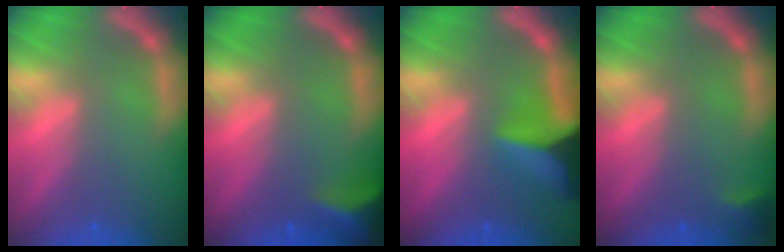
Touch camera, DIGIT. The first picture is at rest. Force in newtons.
{"total": 5.4}
{"total": 8.9}
{"total": 1.4}